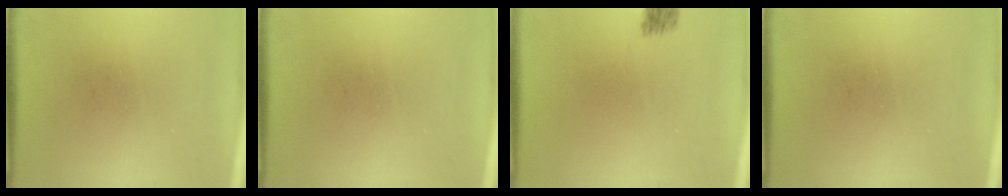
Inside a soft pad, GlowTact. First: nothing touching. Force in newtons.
{"total": 0.0}
{"total": 2.1}
{"total": 0.0}